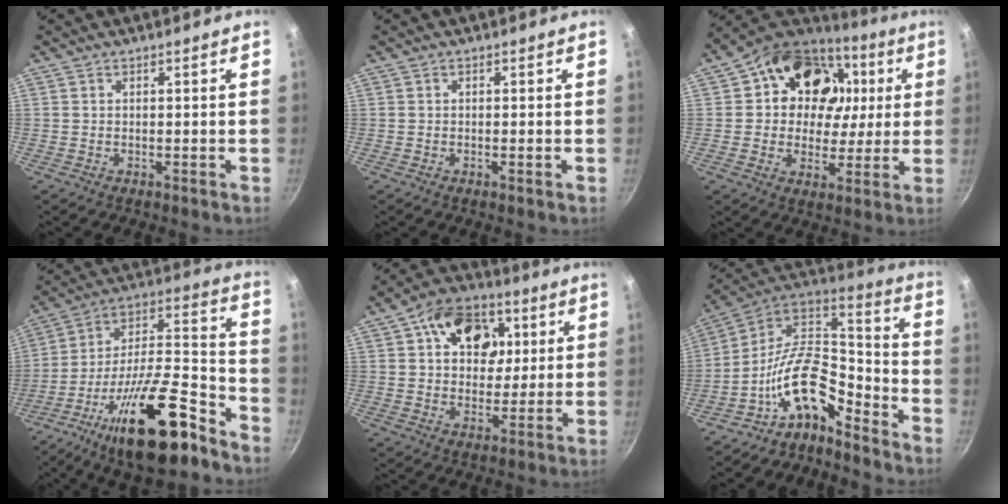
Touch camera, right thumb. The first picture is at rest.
{"total": 0.6, "force": [-0.2, 0.1, 0.5], "torque": [-0.013, 0.001, -0.005]}
{"total": 20.3, "force": [4.9, 16.1, 11.4], "torque": [-0.151, 0.015, 0.073]}
{"total": 24.9, "force": [-14.9, 8.2, 18.1], "torque": [-0.260, 0.092, -0.246]}
{"total": 14.9, "force": [4.7, 10.8, 9.1], "torque": [-0.095, -0.002, 0.067]}
{"total": 15.9, "force": [-9.6, 7.7, 10.0], "torque": [-0.161, 0.095, -0.191]}